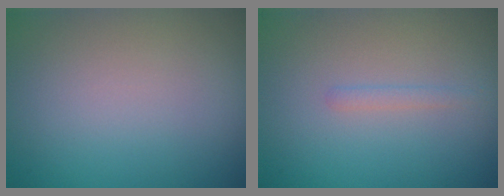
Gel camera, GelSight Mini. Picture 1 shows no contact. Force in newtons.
{"total": 0.8, "press": 0.8, "slide": 0.0}